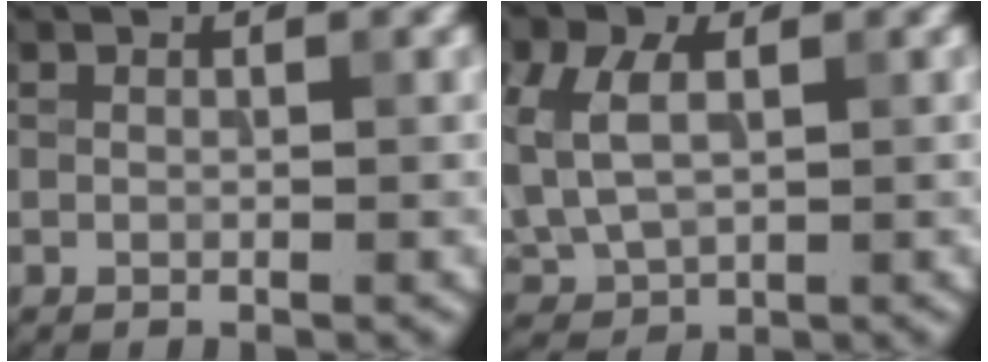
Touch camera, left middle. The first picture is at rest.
{"total": 6.4, "force": [1.1, 4.2, 4.7], "torque": [-0.124, 0.006, 0.022]}